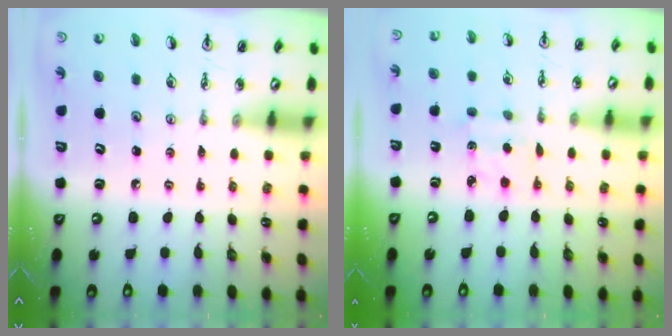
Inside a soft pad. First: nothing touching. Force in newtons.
{"total": 1.9, "press": 1.7, "slide": 0.8}